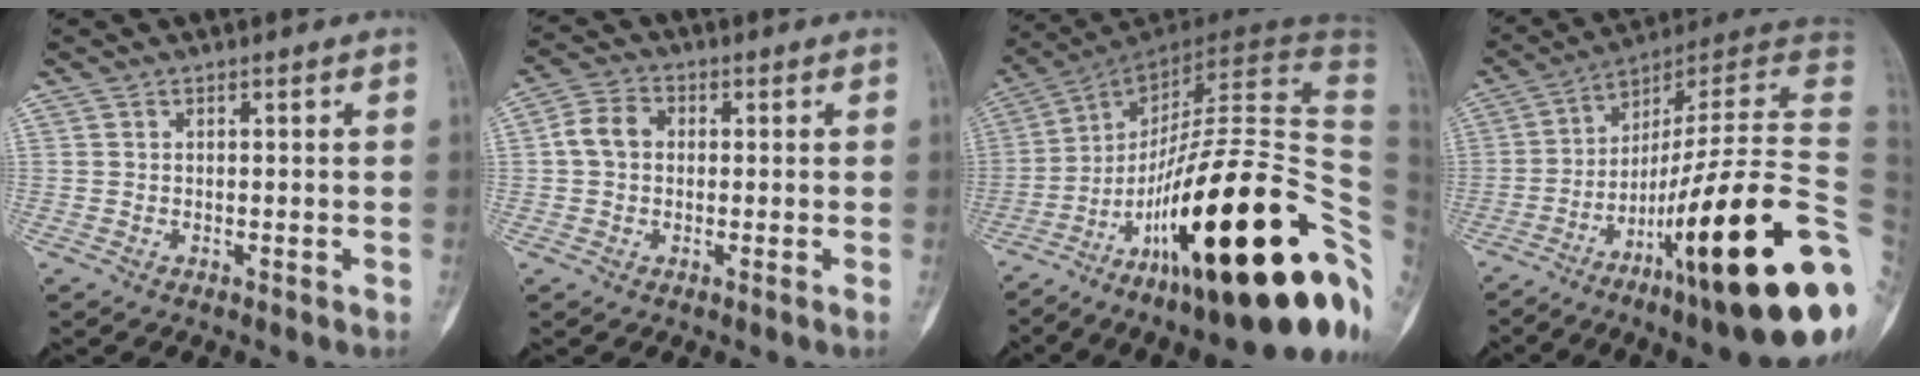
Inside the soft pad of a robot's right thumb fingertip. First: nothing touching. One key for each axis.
{"total": 5.2, "fx": 0.3, "fy": 4.0, "fz": 3.4, "tx": -0.060, "ty": 0.015, "tz": -0.006}
{"total": 37.2, "fx": -12.0, "fy": 9.8, "fz": 33.8, "tx": -0.446, "ty": 0.073, "tz": -0.187}
{"total": 31.8, "fx": -8.5, "fy": 5.0, "fz": 30.2, "tx": -0.376, "ty": 0.046, "tz": -0.138}